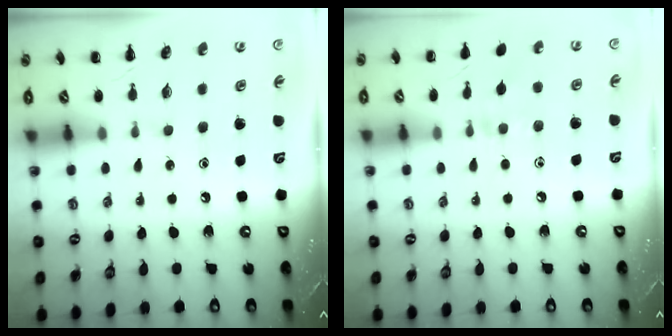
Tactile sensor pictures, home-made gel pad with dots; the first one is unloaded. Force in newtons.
{"total": 6.3, "press": 6.0, "slide": 1.8}